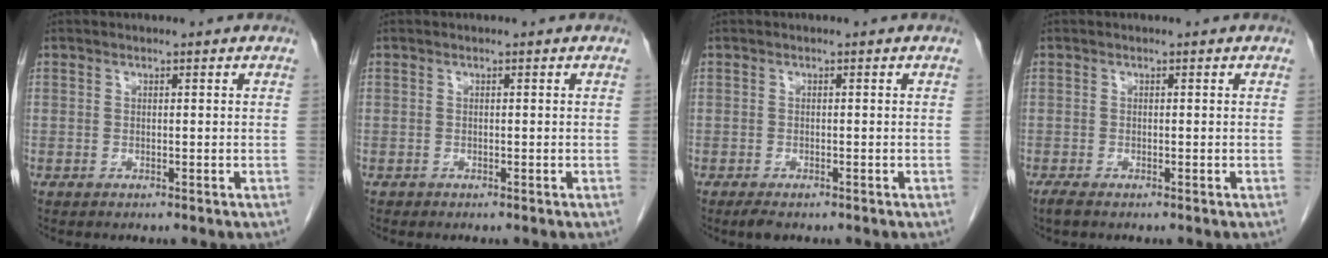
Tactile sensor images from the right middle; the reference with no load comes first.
{"total": 0.0}
{"total": 1.7, "force": [-1.2, 0.7, 1.0], "torque": [-0.020, -0.003, -0.015]}
{"total": 1.2, "force": [-0.9, 0.2, 0.7], "torque": [-0.023, -0.005, -0.019]}